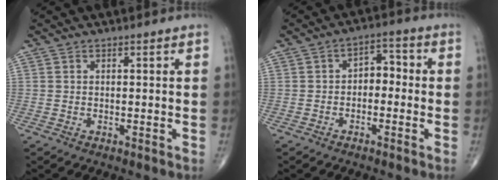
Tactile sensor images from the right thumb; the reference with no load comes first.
{"total": 4.7, "force": [-0.7, 3.1, 3.4], "torque": [-0.028, 0.027, -0.024]}